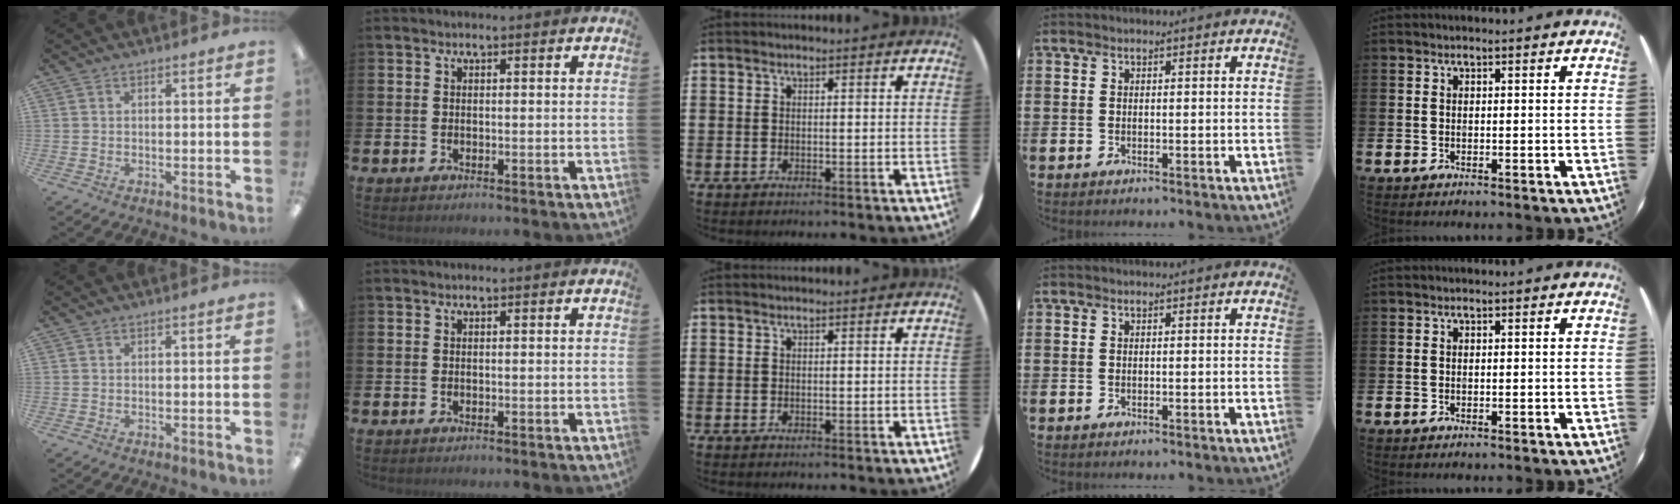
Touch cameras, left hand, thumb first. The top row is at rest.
{}